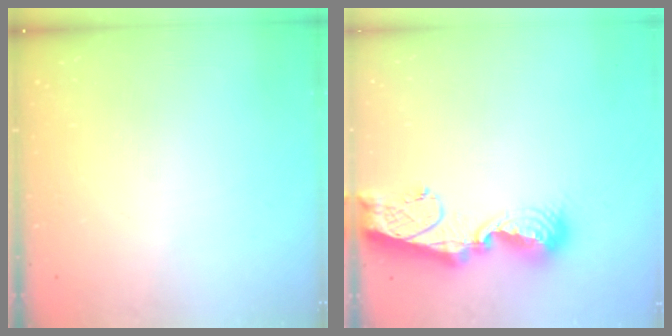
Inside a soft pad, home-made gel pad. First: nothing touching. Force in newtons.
{"total": 11.5, "press": 11.4, "slide": 1.4}